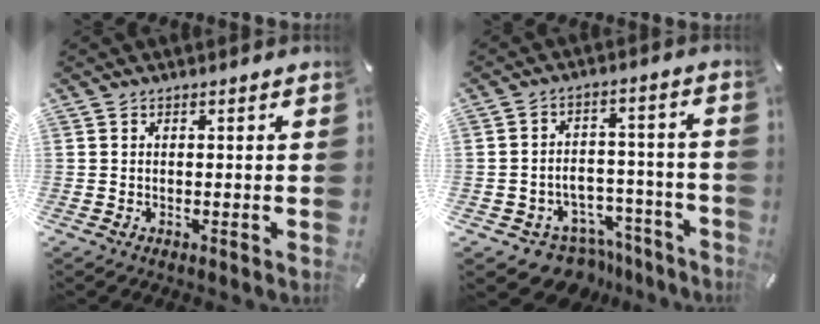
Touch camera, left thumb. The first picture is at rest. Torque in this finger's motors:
{"motor_torque": [-0.06, 1.38, 0.17, 0.19, 0.00]}